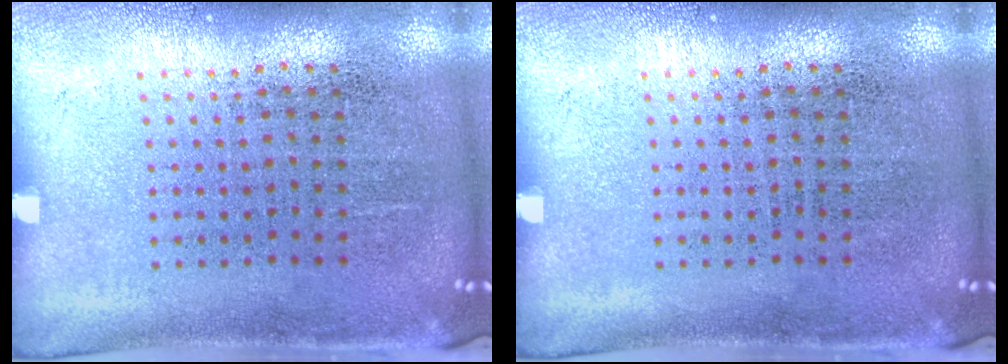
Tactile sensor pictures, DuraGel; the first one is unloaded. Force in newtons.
{"total": 0.0}